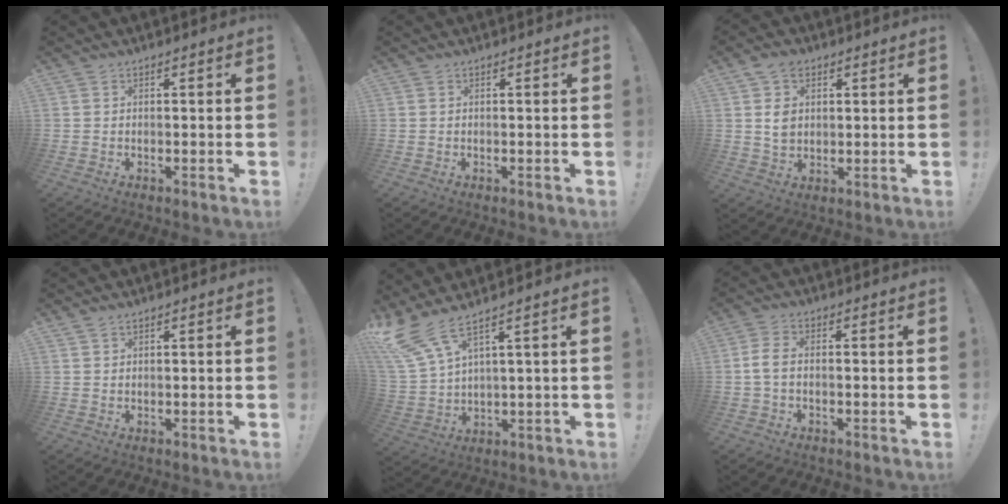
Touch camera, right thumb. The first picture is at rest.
{"total": 0.0}
{"total": 6.9, "force": [2.1, 5.4, 3.7], "torque": [-0.072, 0.007, 0.041]}
{"total": 1.1, "force": [1.0, 0.4, 0.3], "torque": [-0.009, 0.002, 0.020]}
{"total": 8.6, "force": [5.8, 1.8, 6.0], "torque": [-0.134, -0.030, 0.107]}
{"total": 4.4, "force": [-0.5, 2.3, 3.7], "torque": [-0.086, 0.010, -0.008]}